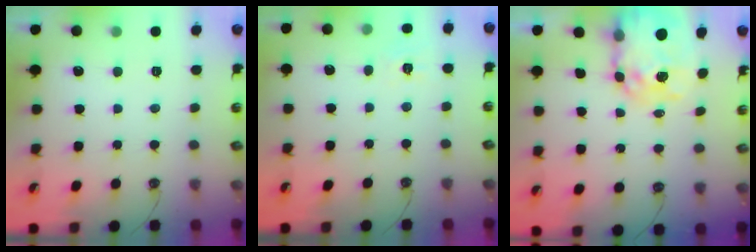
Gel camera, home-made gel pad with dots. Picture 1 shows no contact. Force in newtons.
{"total": 6.2, "press": 6.2, "slide": 0.7}
{"total": 10.6, "press": 10.5, "slide": 0.9}